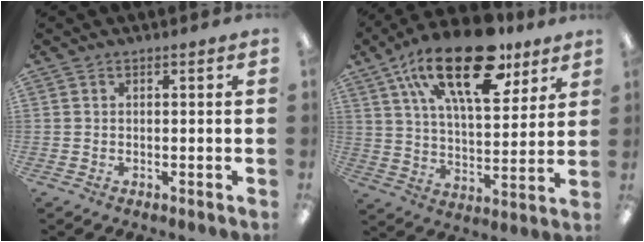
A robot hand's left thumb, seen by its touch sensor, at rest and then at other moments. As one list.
[{"total": 24.1, "force": [14.6, 10.4, 16.1], "torque": [-0.260, -0.065, 0.248]}]